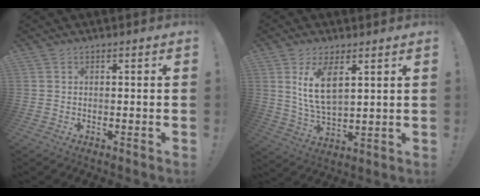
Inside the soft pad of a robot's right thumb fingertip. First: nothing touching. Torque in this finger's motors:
{"motor_torque": [-0.19, 0.88, 0.31, 0.01, 0.22]}